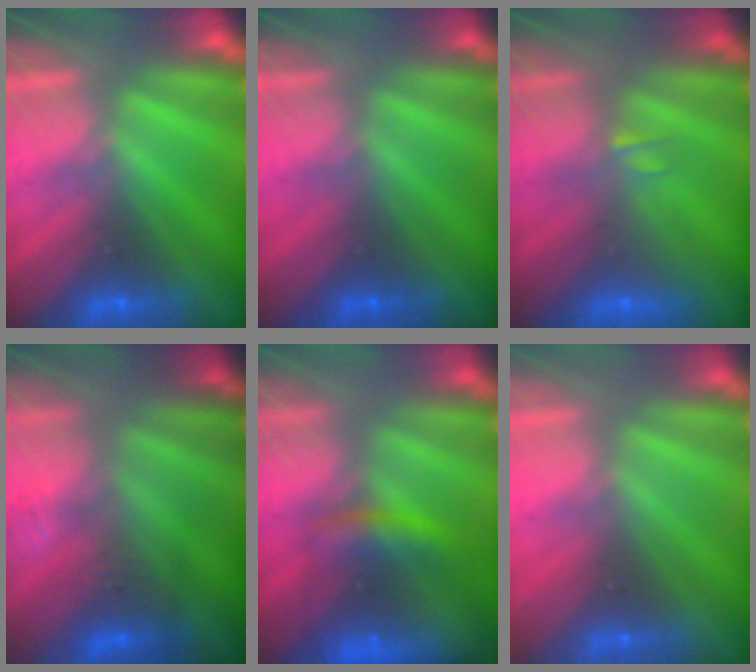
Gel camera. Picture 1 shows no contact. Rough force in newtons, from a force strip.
{"total": 2.5}
{"total": 2.2}
{"total": 2.8}
{"total": 7.4}
{"total": 2.5}